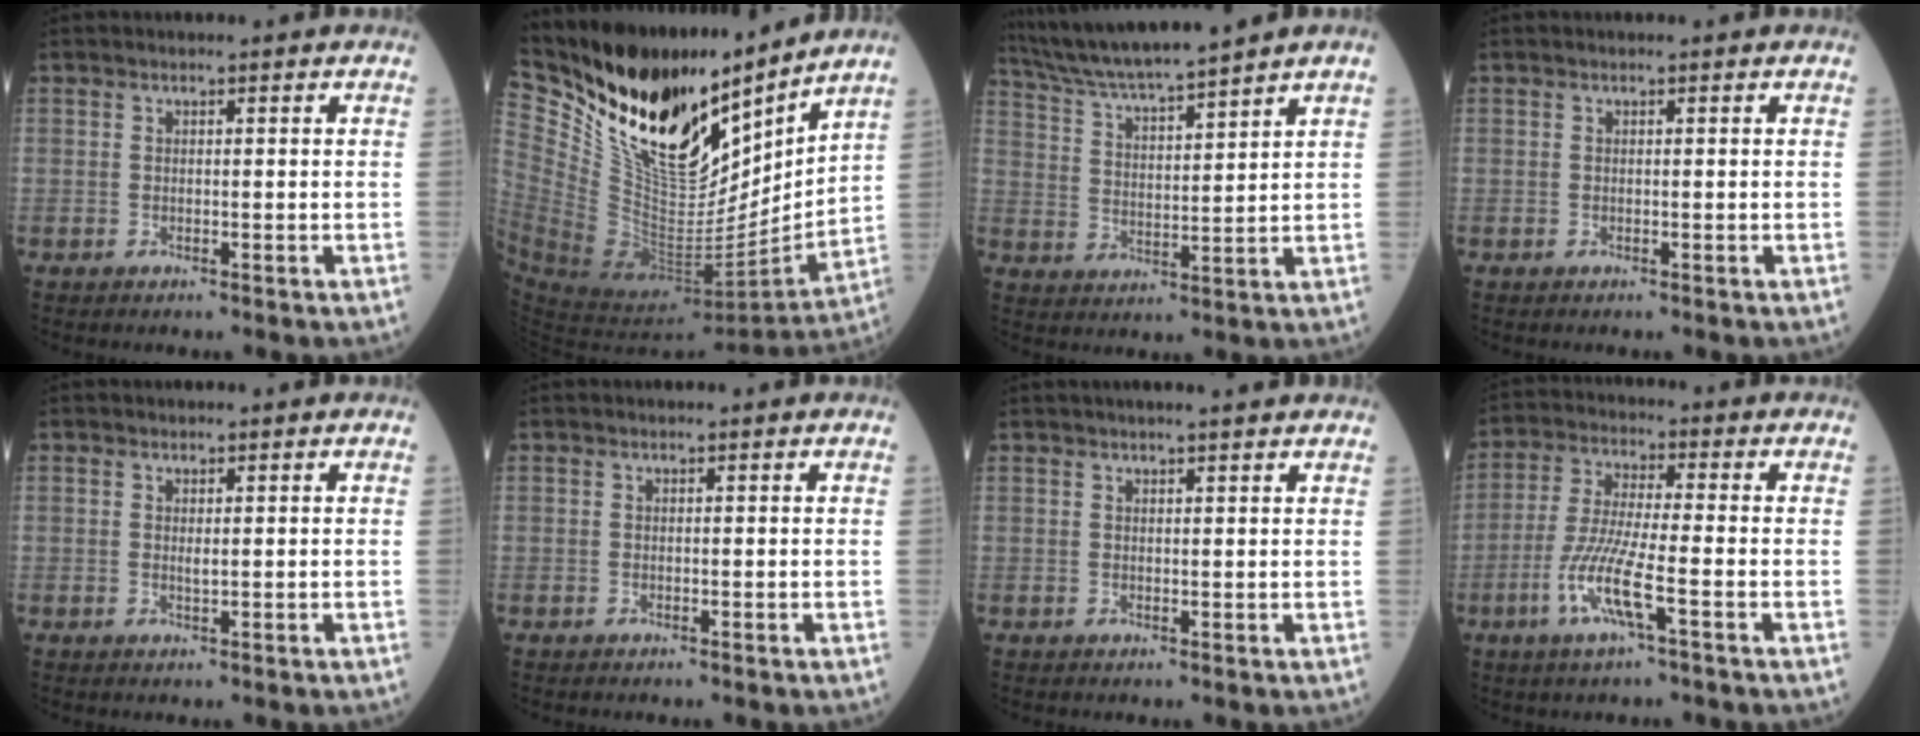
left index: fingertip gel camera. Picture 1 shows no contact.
{"total": 24.8, "force": [20.4, 7.6, 12.0], "torque": [-0.240, -0.032, 0.362]}
{"total": 11.4, "force": [10.3, -1.3, 4.8], "torque": [-0.091, 0.010, 0.189]}
{"total": 0.0}
{"total": 0.8, "force": [0.1, 0.2, 0.7], "torque": [-0.016, -0.003, 0.003]}
{"total": 0.0}
{"total": 4.7, "force": [4.0, 0.0, 2.4], "torque": [-0.032, 0.021, 0.050]}
{"total": 8.7, "force": [-3.6, 0.4, 7.9], "torque": [-0.169, -0.009, -0.072]}